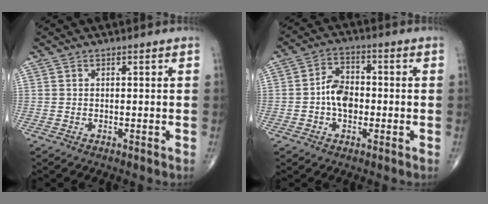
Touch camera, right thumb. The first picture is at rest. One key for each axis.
{"total": 6.8, "fx": -1.0, "fy": 4.6, "fz": 4.8, "tx": -0.063, "ty": 0.019, "tz": -0.028}